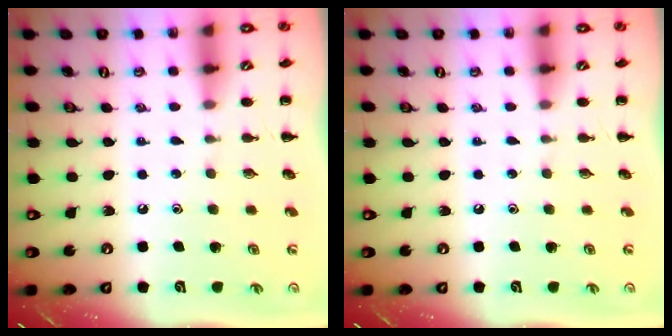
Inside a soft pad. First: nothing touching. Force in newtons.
{"total": 0.0}